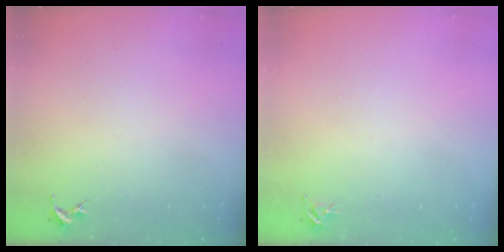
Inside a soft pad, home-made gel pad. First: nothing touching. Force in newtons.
{"total": 4.4, "press": 4.4, "slide": 0.6}